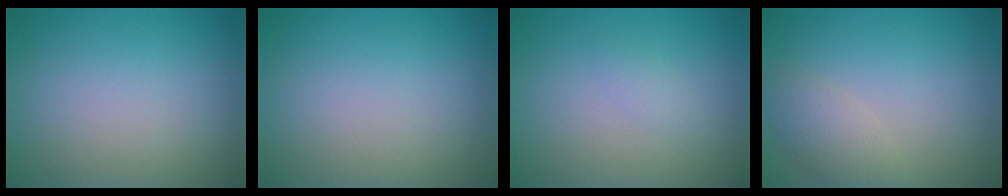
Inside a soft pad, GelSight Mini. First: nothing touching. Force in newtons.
{"total": 0.0}
{"total": 0.9, "press": 0.9, "slide": 0.0}
{"total": 2.4, "press": 2.4, "slide": 0.2}